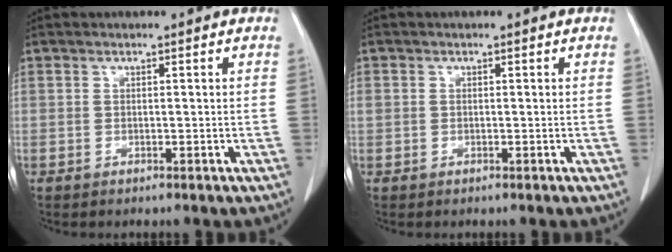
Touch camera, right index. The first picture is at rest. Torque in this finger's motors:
{"motor_torque": [0.08, 0.17, 0.09, 0.01]}